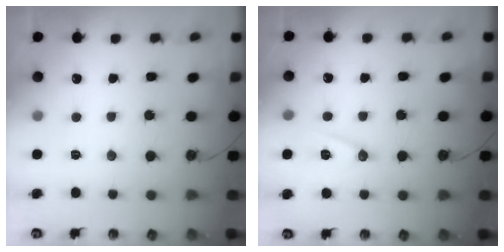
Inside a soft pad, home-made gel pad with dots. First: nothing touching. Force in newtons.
{"total": 10.3, "press": 9.7, "slide": 3.4}